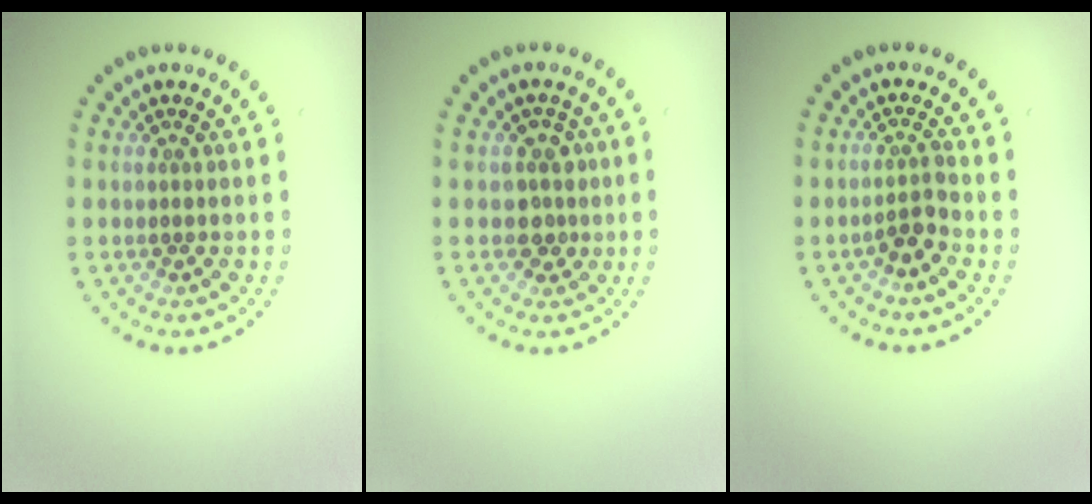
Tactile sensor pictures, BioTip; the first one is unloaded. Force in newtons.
{"total": 2.1, "press": 1.8, "slide": 1.2}
{"total": 1.8, "press": 1.3, "slide": 1.2}